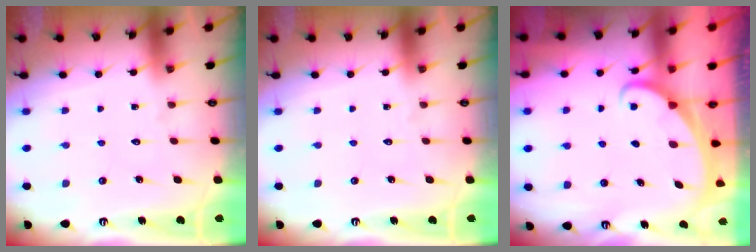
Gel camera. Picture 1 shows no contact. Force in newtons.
{"total": 0.0}
{"total": 1.5, "press": 1.5, "slide": 0.1}